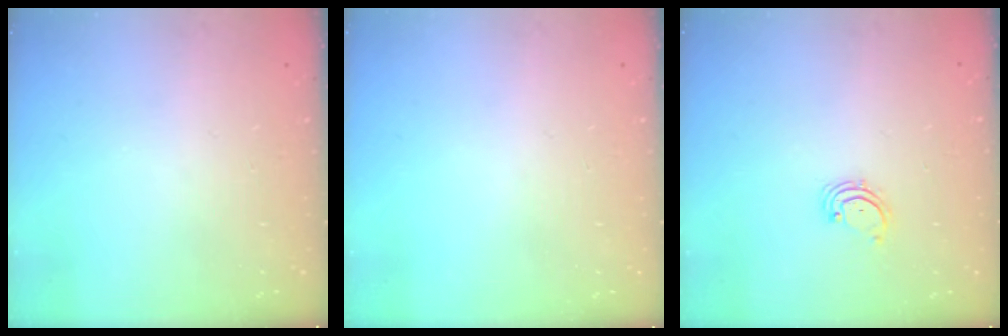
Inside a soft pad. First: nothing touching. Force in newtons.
{"total": 0.0}
{"total": 2.1, "press": 2.1, "slide": 0.3}